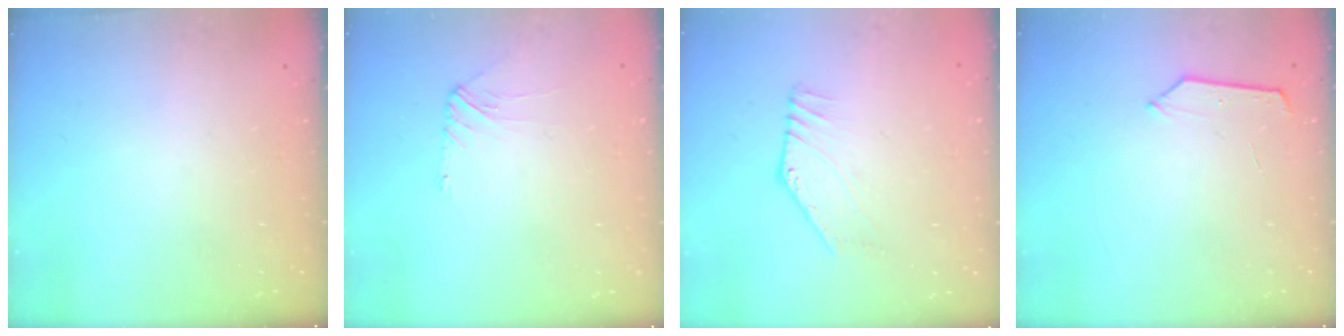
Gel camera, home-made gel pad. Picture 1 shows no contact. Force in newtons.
{"total": 2.8, "press": 2.7, "slide": 0.5}
{"total": 3.7, "press": 3.7, "slide": 0.1}
{"total": 5.6, "press": 5.5, "slide": 0.7}